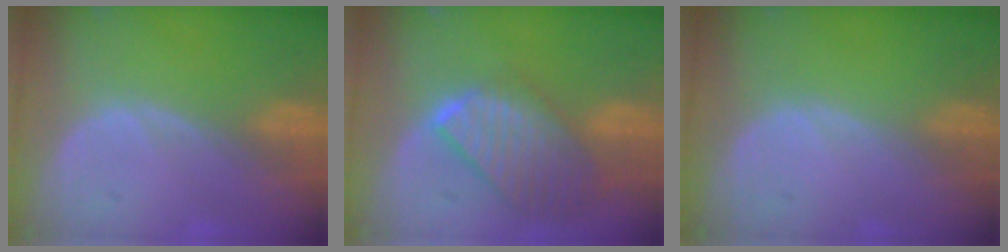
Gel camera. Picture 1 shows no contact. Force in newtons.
{"total": 9.8, "press": 8.4, "slide": 5.0}
{"total": 0.0}